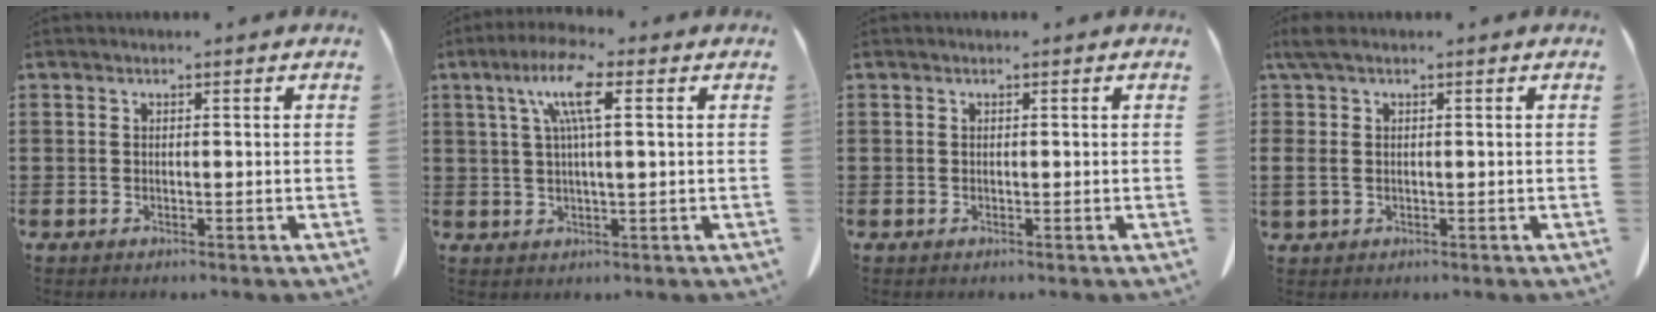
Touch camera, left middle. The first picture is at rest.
{"total": 8.0, "force": [2.9, 1.5, 7.3], "torque": [-0.154, 0.010, 0.044]}
{"total": 0.0}
{"total": 2.9, "force": [0.4, 1.6, 2.3], "torque": [-0.072, -0.001, -0.001]}